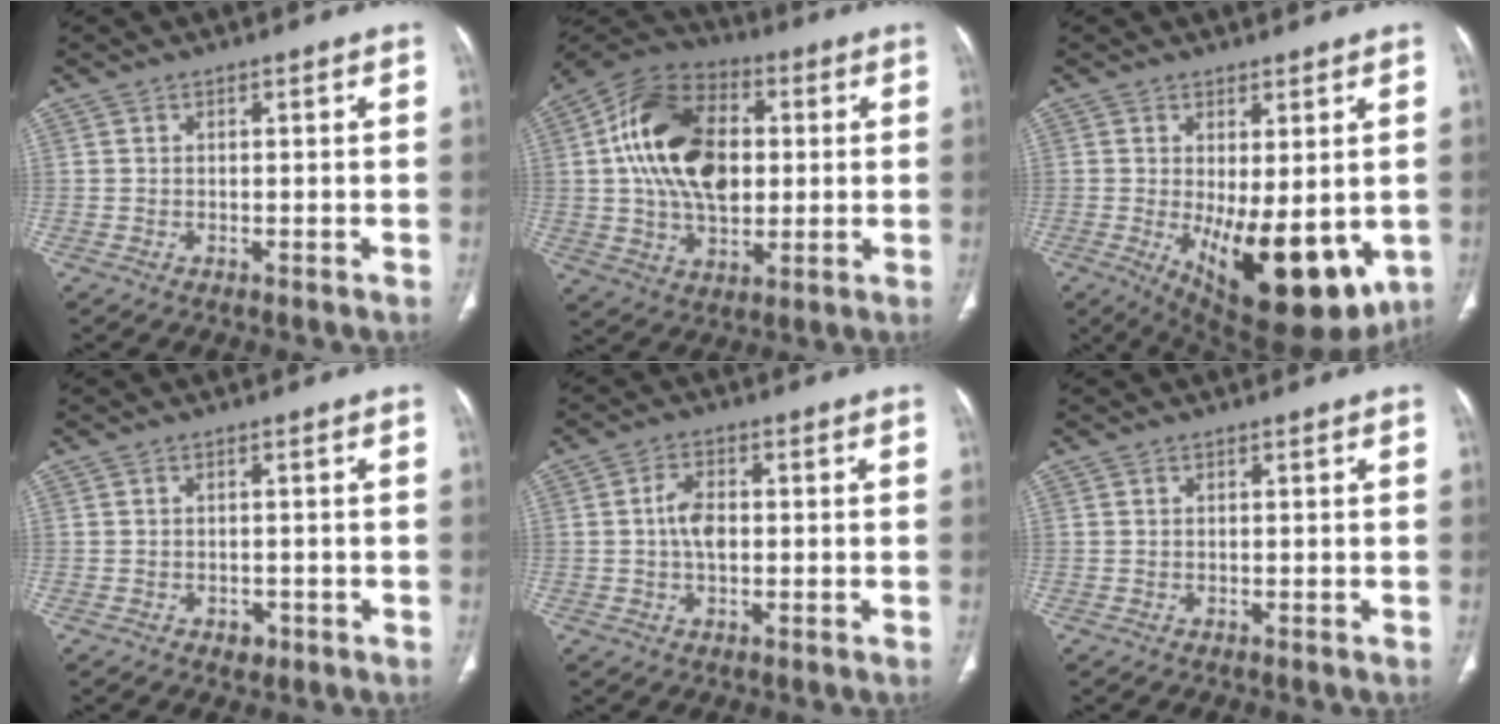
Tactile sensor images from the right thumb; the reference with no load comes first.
{"total": 19.5, "force": [3.3, 12.2, 14.8], "torque": [-0.246, 0.007, 0.058]}
{"total": 16.2, "force": [-3.2, 6.7, 14.4], "torque": [-0.199, -0.032, -0.022]}
{"total": 1.9, "force": [-0.9, 1.4, 0.9], "torque": [-0.007, 0.003, -0.007]}
{"total": 4.6, "force": [0.0, 2.7, 3.7], "torque": [-0.070, 0.008, -0.004]}
{"total": 0.0}